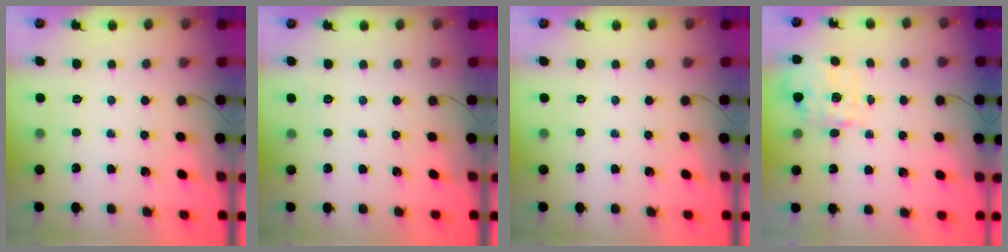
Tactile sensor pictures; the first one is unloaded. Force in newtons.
{"total": 6.5, "press": 6.3, "slide": 1.7}
{"total": 0.0}
{"total": 1.5, "press": 1.4, "slide": 0.5}